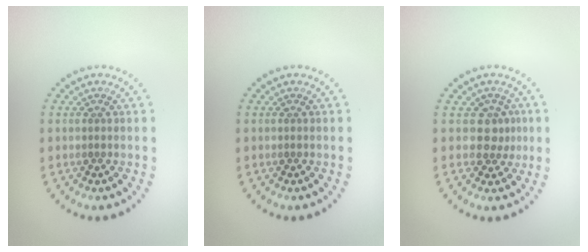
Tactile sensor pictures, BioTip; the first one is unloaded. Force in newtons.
{"total": 0.0}
{"total": 1.9, "press": 1.6, "slide": 1.1}